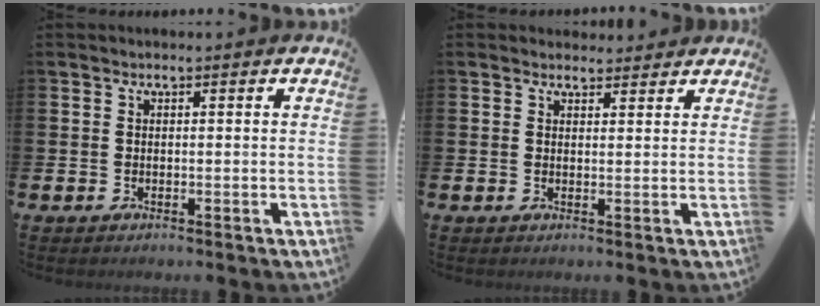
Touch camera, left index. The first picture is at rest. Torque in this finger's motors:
{"motor_torque": [0.72, -1.05, 0.02, 0.01]}